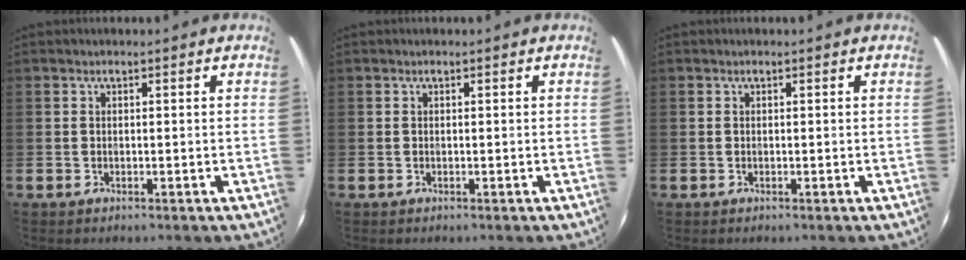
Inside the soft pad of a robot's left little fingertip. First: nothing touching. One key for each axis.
{"total": 0.0}
{"total": 0.0}